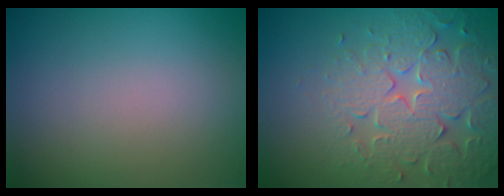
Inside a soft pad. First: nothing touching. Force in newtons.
{"total": 5.3, "press": 5.2, "slide": 1.1}